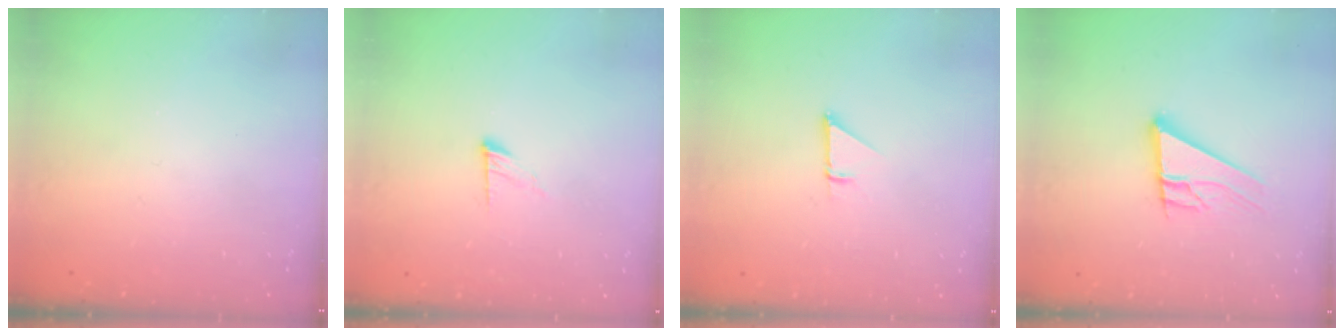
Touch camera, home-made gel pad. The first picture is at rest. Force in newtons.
{"total": 6.8, "press": 6.8, "slide": 0.6}
{"total": 0.9, "press": 0.9, "slide": 0.1}
{"total": 11.4, "press": 11.3, "slide": 2.0}